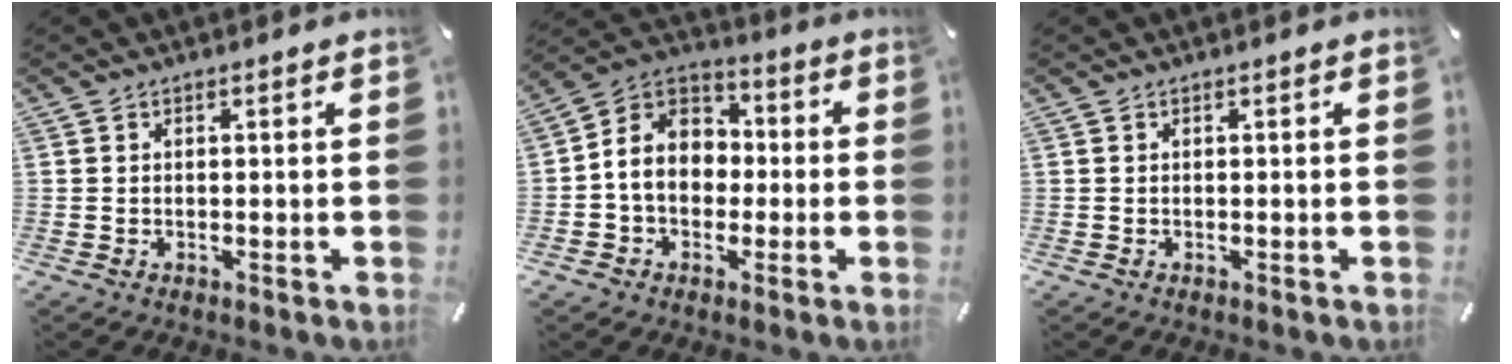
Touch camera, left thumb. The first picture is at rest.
{"total": 10.0, "force": [-1.4, 8.9, 4.5], "torque": [-0.114, 0.011, -0.032]}
{"total": 0.0}